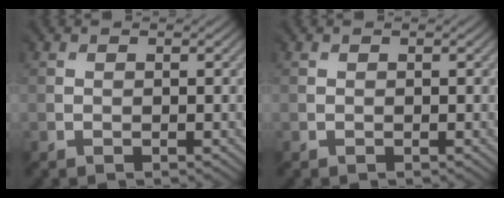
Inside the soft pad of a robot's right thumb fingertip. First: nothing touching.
{"total": 0.0}